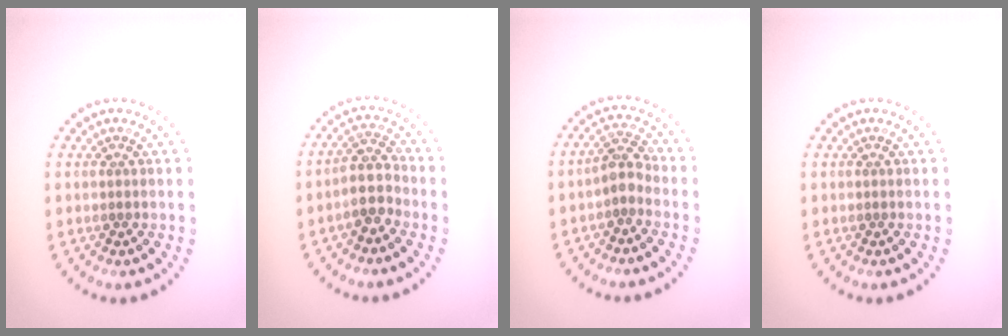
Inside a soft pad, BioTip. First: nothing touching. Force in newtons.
{"total": 2.8, "press": 2.6, "slide": 1.2}
{"total": 2.1, "press": 1.8, "slide": 1.1}
{"total": 0.0}